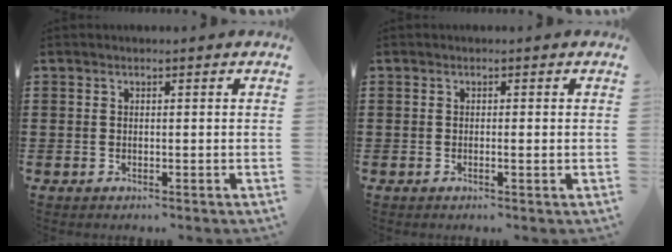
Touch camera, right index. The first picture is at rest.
{"total": 0.7, "force": [-0.1, -0.1, 0.7], "torque": [-0.013, -0.005, -0.002]}